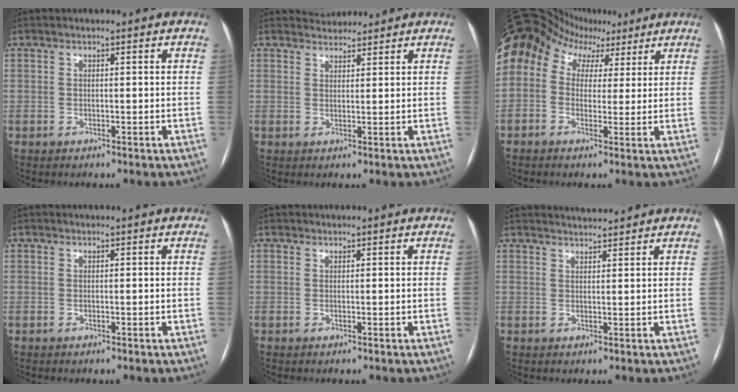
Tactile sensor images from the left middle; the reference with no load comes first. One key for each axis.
{"total": 3.0, "fx": 3.0, "fy": 0.7, "fz": -0.2, "tx": -0.003, "ty": 0.018, "tz": 0.051}
{"total": 13.3, "fx": 6.6, "fy": 9.5, "fz": 6.5, "tx": -0.127, "ty": 0.079, "tz": 0.108}
{"total": 0.0}
{"total": 0.0}
{"total": 3.3, "fx": 3.3, "fy": -0.2, "fz": 0.3, "tx": -0.011, "ty": 0.014, "tz": 0.053}